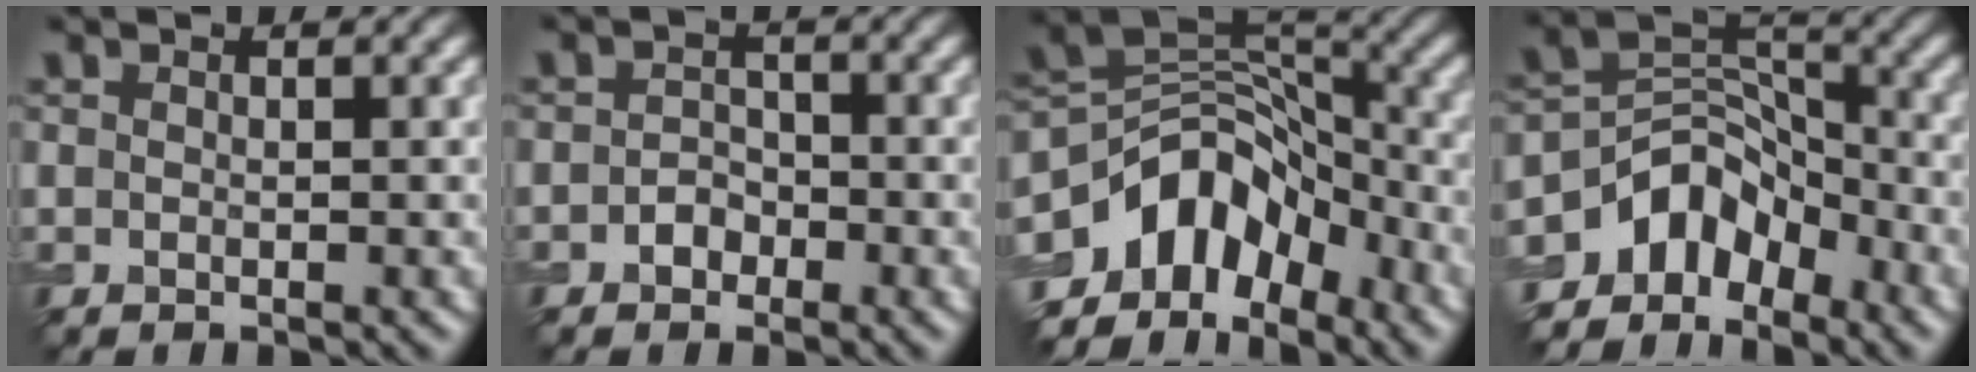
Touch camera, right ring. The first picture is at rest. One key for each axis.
{"total": 1.7, "fx": -0.8, "fy": 1.3, "fz": 0.7, "tx": -0.009, "ty": 0.004, "tz": -0.017}
{"total": 9.1, "fx": -4.6, "fy": 5.9, "fz": 5.2, "tx": -0.069, "ty": 0.009, "tz": -0.091}
{"total": 5.9, "fx": -4.2, "fy": 3.6, "fz": 2.1, "tx": -0.011, "ty": 0.004, "tz": -0.081}